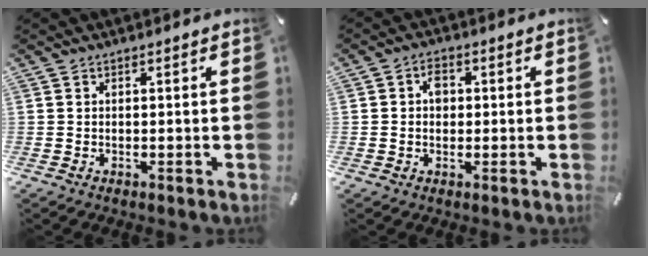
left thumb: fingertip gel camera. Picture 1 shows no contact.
{"total": 3.5, "force": [0.2, 2.5, 2.3], "torque": [-0.039, 0.006, -0.001]}